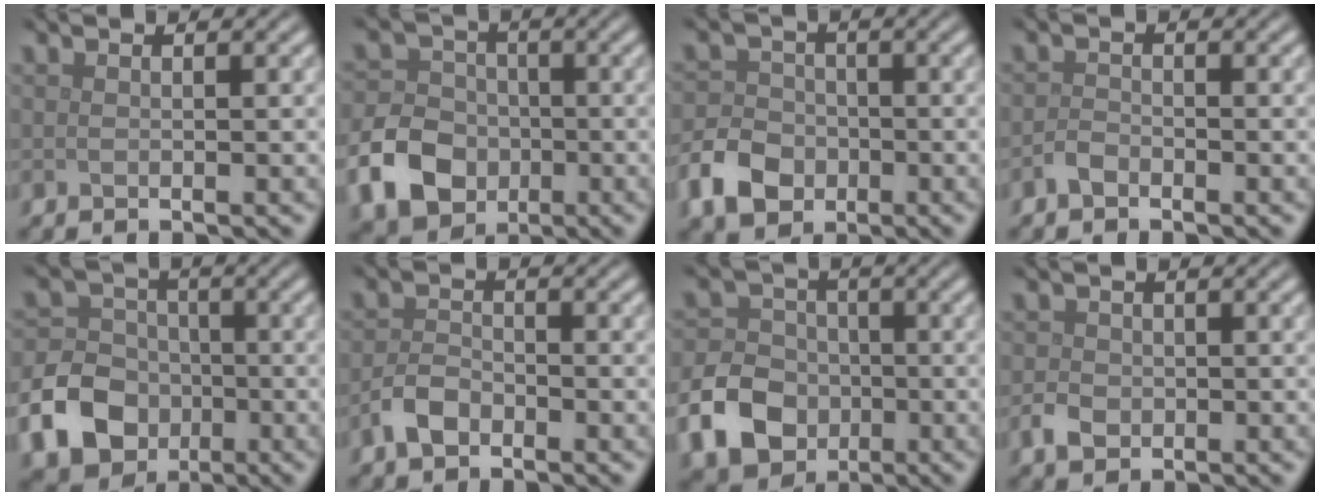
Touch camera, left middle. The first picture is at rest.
{"total": 7.9, "force": [-3.1, 6.1, 3.9], "torque": [-0.080, -0.009, -0.070]}
{"total": 5.2, "force": [-2.3, 4.0, 2.4], "torque": [-0.050, 0.001, -0.056]}
{"total": 1.2, "force": [-0.8, 0.6, 0.5], "torque": [-0.011, 0.002, -0.020]}
{"total": 12.8, "force": [-5.1, 11.0, 4.3], "torque": [-0.098, -0.044, -0.111]}
{"total": 2.6, "force": [-1.6, 1.4, 1.4], "torque": [-0.027, 0.004, -0.038]}
{"total": 9.2, "force": [-3.7, 7.4, 4.0], "torque": [-0.080, -0.025, -0.092]}
{"total": 2.1, "force": [-0.7, 1.7, 1.0], "torque": [-0.015, -0.001, -0.017]}